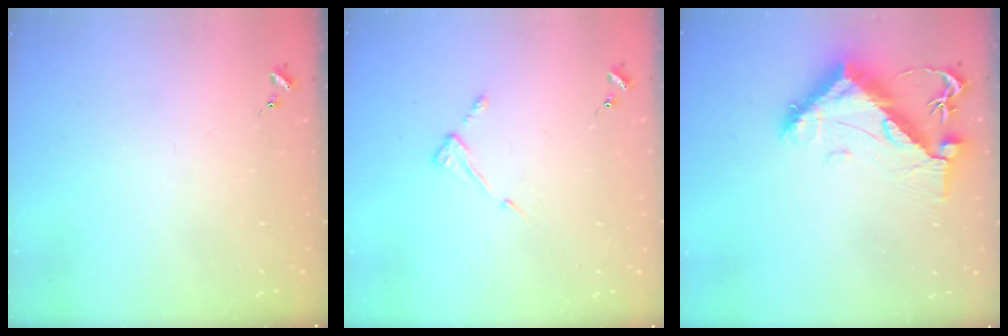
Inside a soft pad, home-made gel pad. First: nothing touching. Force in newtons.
{"total": 4.4, "press": 4.3, "slide": 0.7}
{"total": 11.0, "press": 10.9, "slide": 1.0}